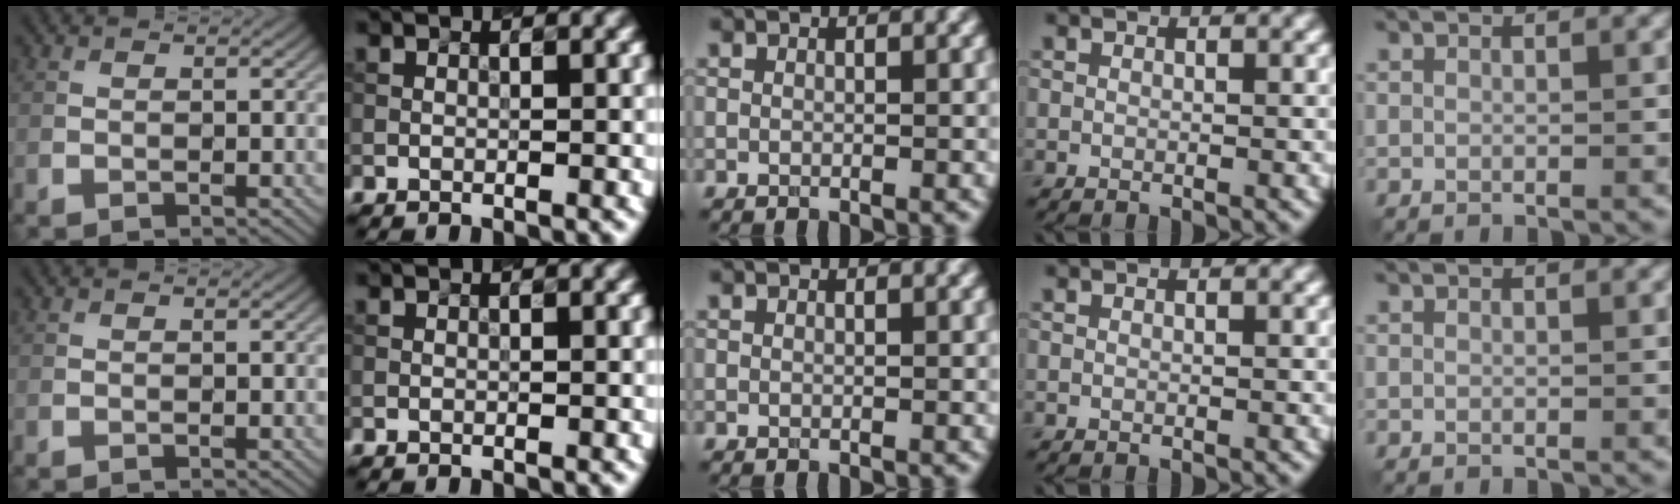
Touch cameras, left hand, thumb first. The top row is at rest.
{}